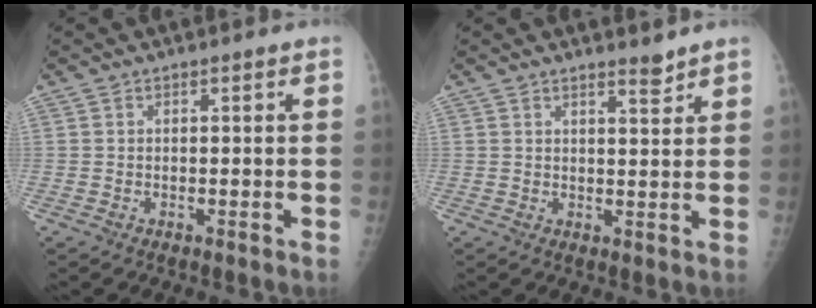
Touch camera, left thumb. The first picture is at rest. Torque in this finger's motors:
{"motor_torque": [0.01, -0.12, -0.19, -0.11, 0.03]}